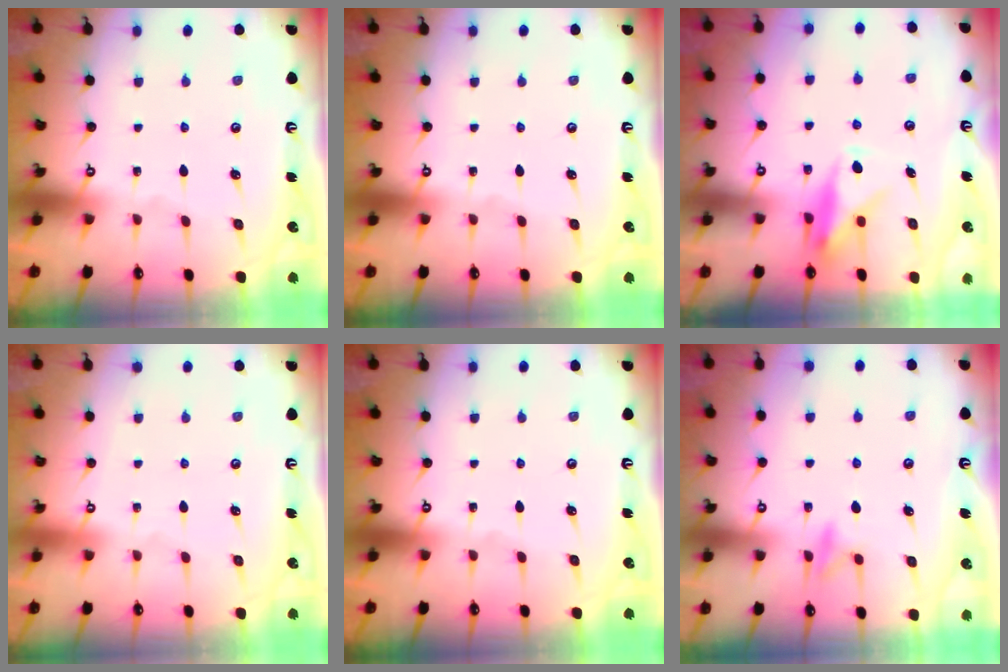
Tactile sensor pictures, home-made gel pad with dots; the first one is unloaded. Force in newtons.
{"total": 0.0}
{"total": 10.9, "press": 10.9, "slide": 0.6}
{"total": 4.0, "press": 4.0, "slide": 0.1}
{"total": 0.0}
{"total": 9.0, "press": 8.9, "slide": 1.0}